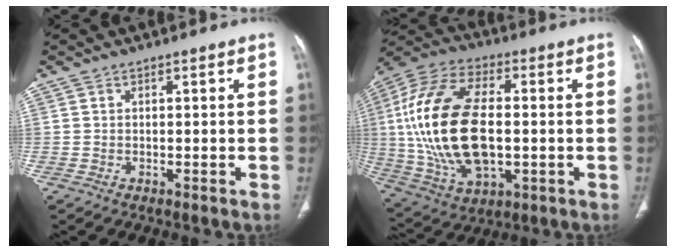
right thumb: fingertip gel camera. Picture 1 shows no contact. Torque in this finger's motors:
{"motor_torque": [-0.51, 2.90, 2.76, 0.01, 0.40]}